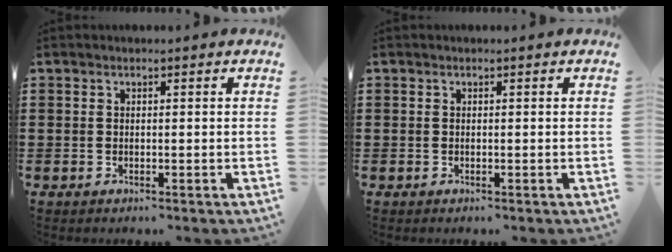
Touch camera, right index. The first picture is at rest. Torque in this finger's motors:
{"motor_torque": [0.00, 0.00, 0.00, -0.01]}